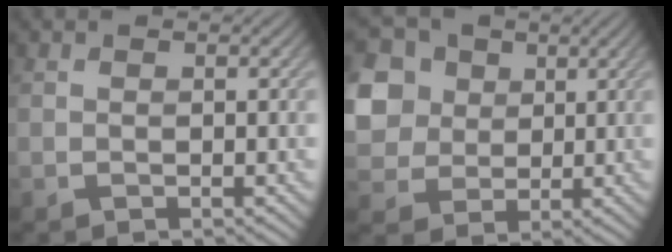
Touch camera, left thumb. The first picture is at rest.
{"total": 10.6, "force": [3.0, 8.7, 5.3], "torque": [-0.174, 0.021, 0.048]}